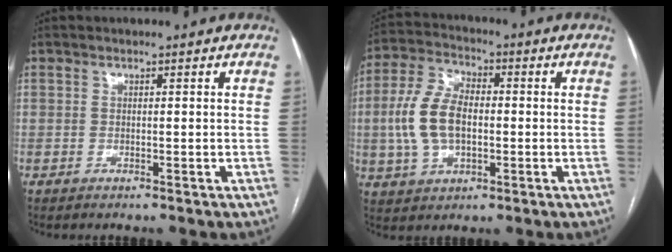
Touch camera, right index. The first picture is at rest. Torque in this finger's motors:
{"motor_torque": [1.40, 0.44, 0.49, 0.11]}